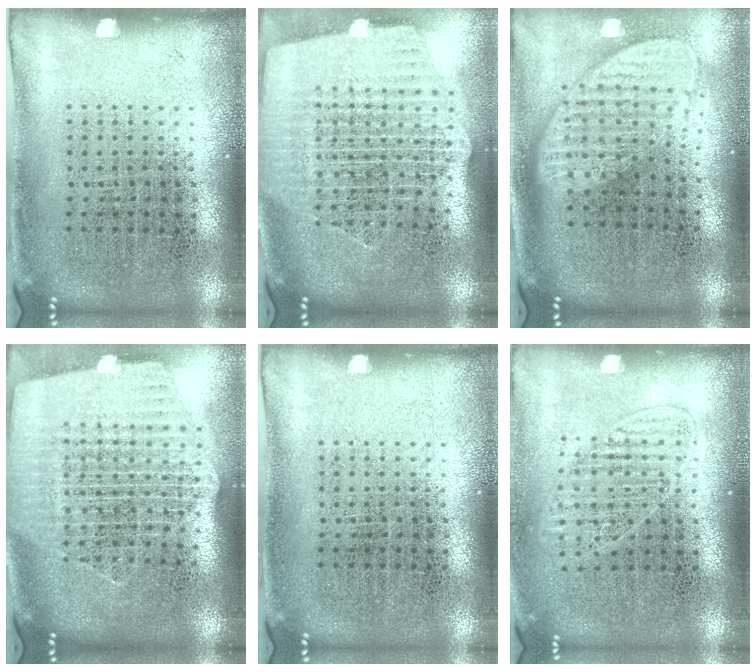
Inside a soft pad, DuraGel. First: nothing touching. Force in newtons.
{"total": 2.6, "press": 2.2, "slide": 1.3}
{"total": 2.0, "press": 1.6, "slide": 1.2}
{"total": 2.6, "press": 2.2, "slide": 1.3}
{"total": 0.0}
{"total": 1.3, "press": 1.2, "slide": 0.7}